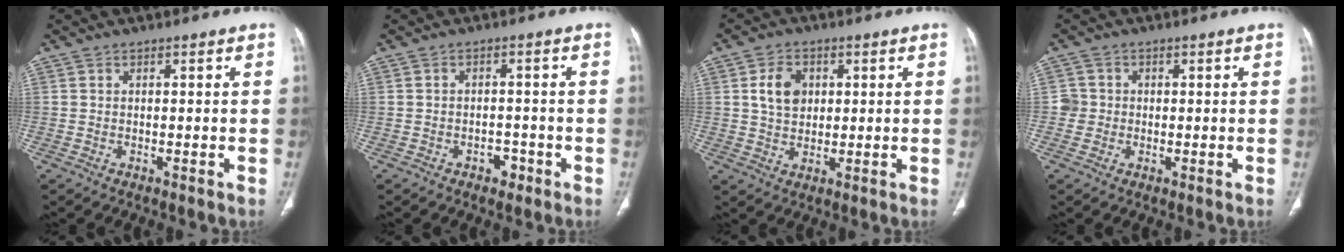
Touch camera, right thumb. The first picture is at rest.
{"total": 2.7, "force": [-1.6, 1.9, 1.2], "torque": [-0.005, 0.012, -0.019]}
{"total": 6.5, "force": [1.7, 4.8, 4.0], "torque": [-0.055, -0.006, 0.030]}
{"total": 2.6, "force": [-0.2, 2.6, 0.1], "torque": [0.018, 0.009, -0.007]}